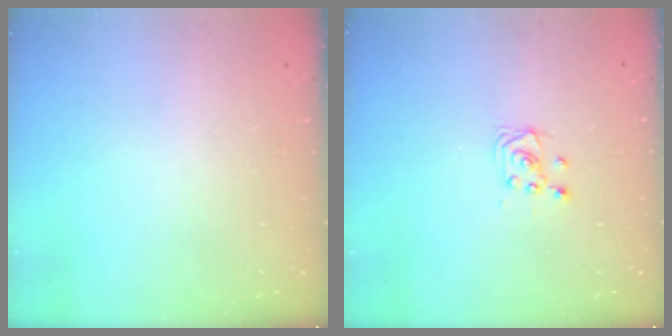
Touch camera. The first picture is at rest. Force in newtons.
{"total": 2.9, "press": 2.9, "slide": 0.4}